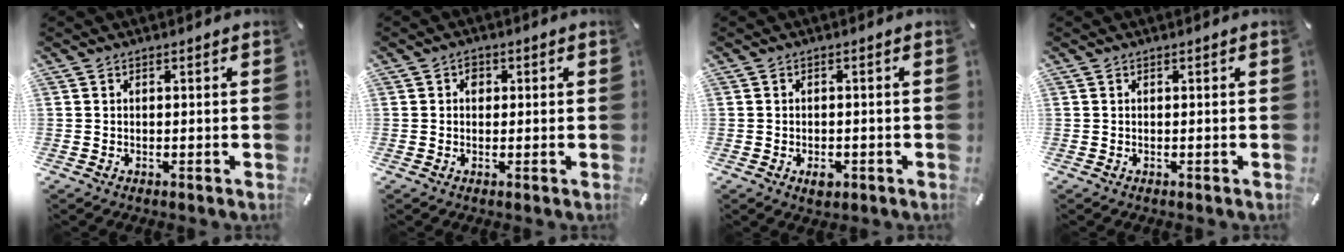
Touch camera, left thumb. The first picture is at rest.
{"total": 1.9, "force": [0.2, 1.6, 0.9], "torque": [-0.012, 0.005, -0.001]}
{"total": 2.9, "force": [-1.3, 1.8, 1.8], "torque": [-0.038, 0.003, -0.024]}
{"total": 0.0}